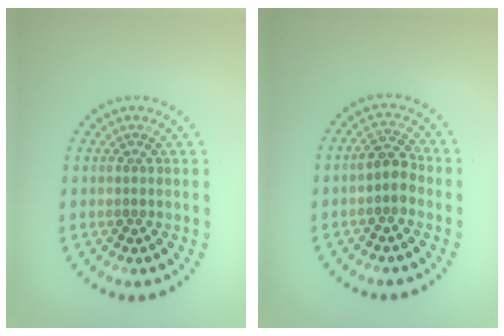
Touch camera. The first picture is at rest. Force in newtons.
{"total": 2.4, "press": 2.1, "slide": 1.0}